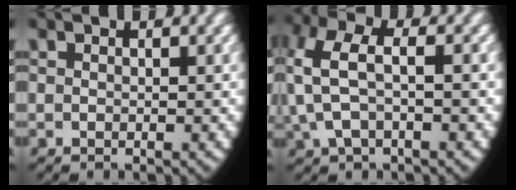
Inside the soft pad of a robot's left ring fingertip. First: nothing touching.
{"total": 6.0, "force": [1.1, 4.1, 4.2], "torque": [-0.113, 0.003, 0.017]}